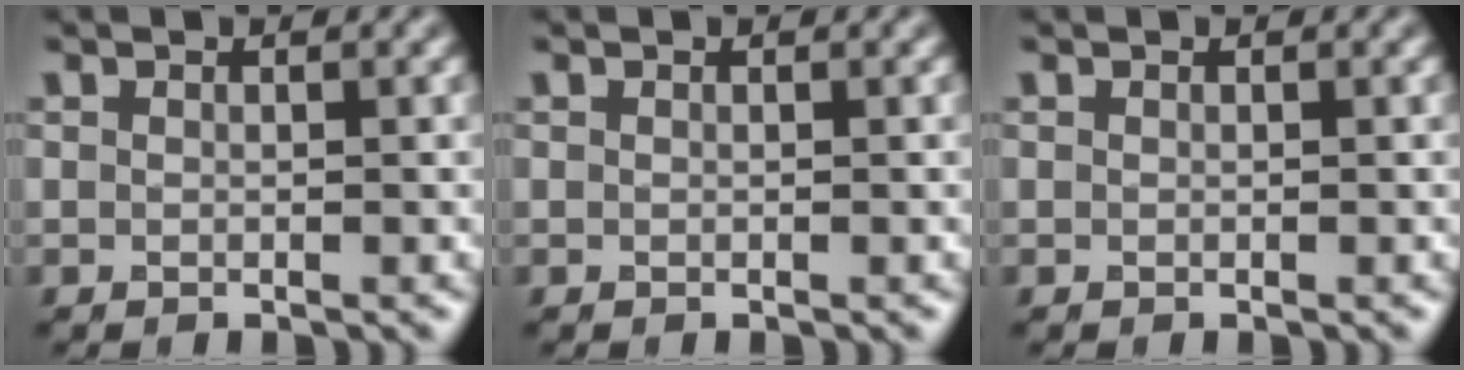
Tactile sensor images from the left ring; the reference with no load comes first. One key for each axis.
{"total": 0.0}
{"total": 0.0}